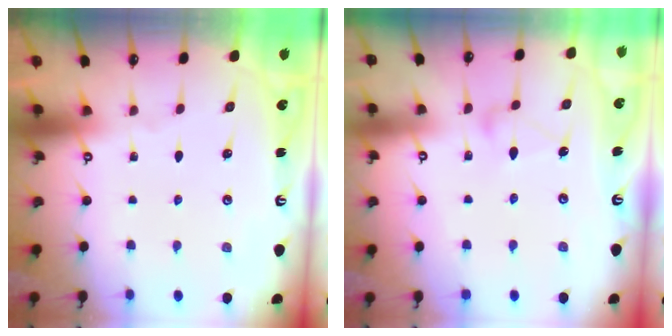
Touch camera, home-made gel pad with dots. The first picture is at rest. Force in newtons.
{"total": 9.2, "press": 9.1, "slide": 0.6}